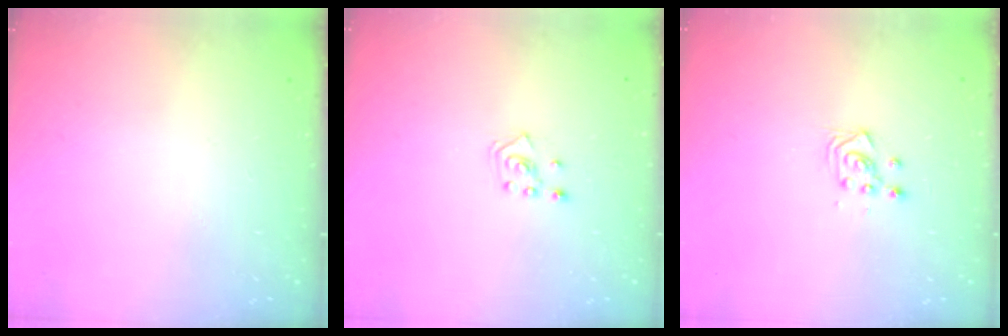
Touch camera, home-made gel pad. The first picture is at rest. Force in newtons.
{"total": 2.8, "press": 2.7, "slide": 0.7}
{"total": 3.0, "press": 2.9, "slide": 0.8}